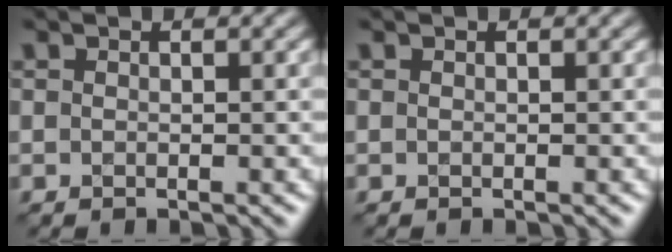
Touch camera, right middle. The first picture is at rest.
{"total": 0.0}